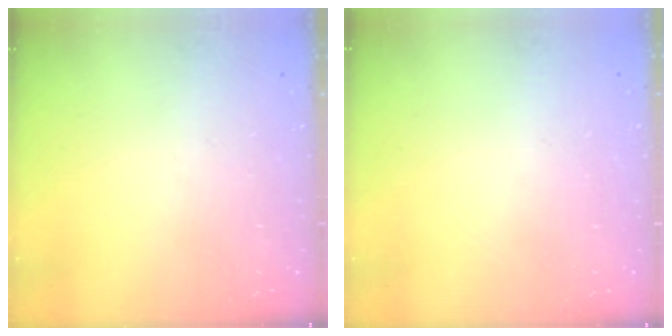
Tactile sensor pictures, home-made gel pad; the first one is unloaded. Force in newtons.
{"total": 0.7, "press": 0.7, "slide": 0.1}